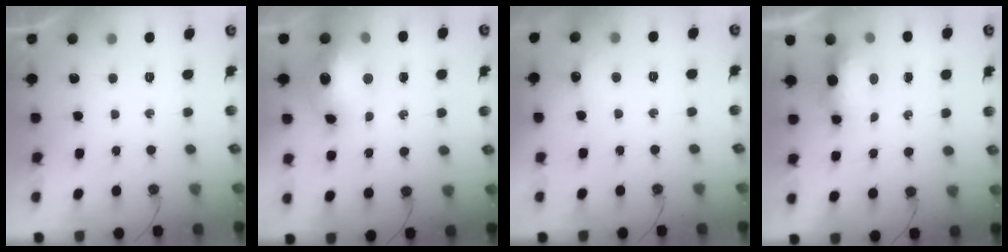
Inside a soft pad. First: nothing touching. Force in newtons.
{"total": 15.1, "press": 15.0, "slide": 1.3}
{"total": 5.1, "press": 5.0, "slide": 1.2}
{"total": 9.7, "press": 7.7, "slide": 6.0}